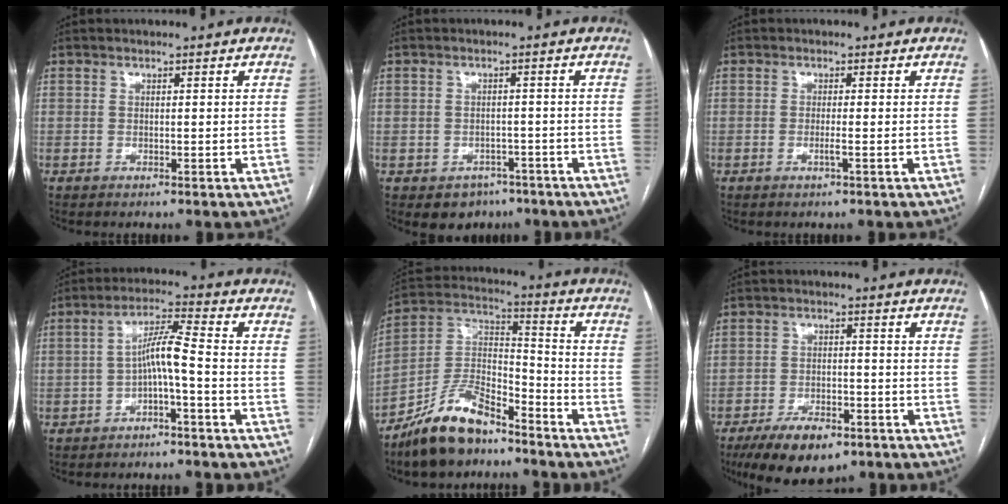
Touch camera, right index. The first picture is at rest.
{"total": 4.8, "force": [-3.0, 3.6, 0.9], "torque": [-0.002, 0.012, -0.034]}
{"total": 1.4, "force": [-0.5, -0.3, 1.3], "torque": [-0.025, -0.003, -0.010]}
{"total": 5.7, "force": [-1.8, 0.0, 5.4], "torque": [-0.098, 0.026, -0.031]}
{"total": 12.7, "force": [-10.1, 4.6, 6.1], "torque": [-0.118, 0.026, -0.191]}
{"total": 9.3, "force": [-6.4, 3.8, 5.5], "torque": [-0.093, -0.007, -0.104]}